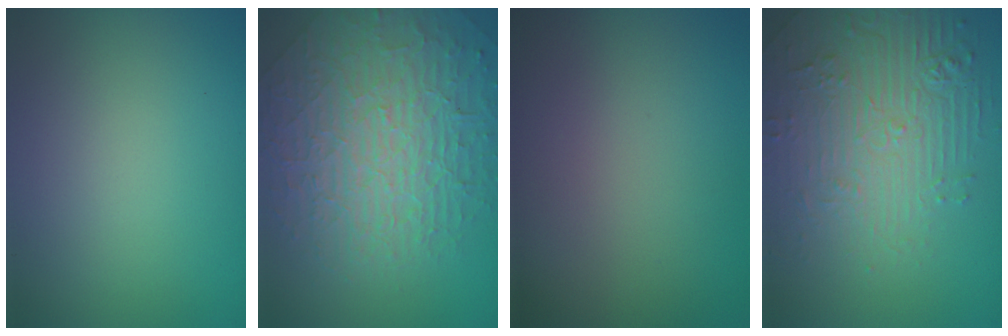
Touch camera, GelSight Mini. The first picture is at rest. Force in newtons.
{"total": 9.9, "press": 6.5, "slide": 7.5}
{"total": 0.0}
{"total": 4.5, "press": 4.2, "slide": 1.7}